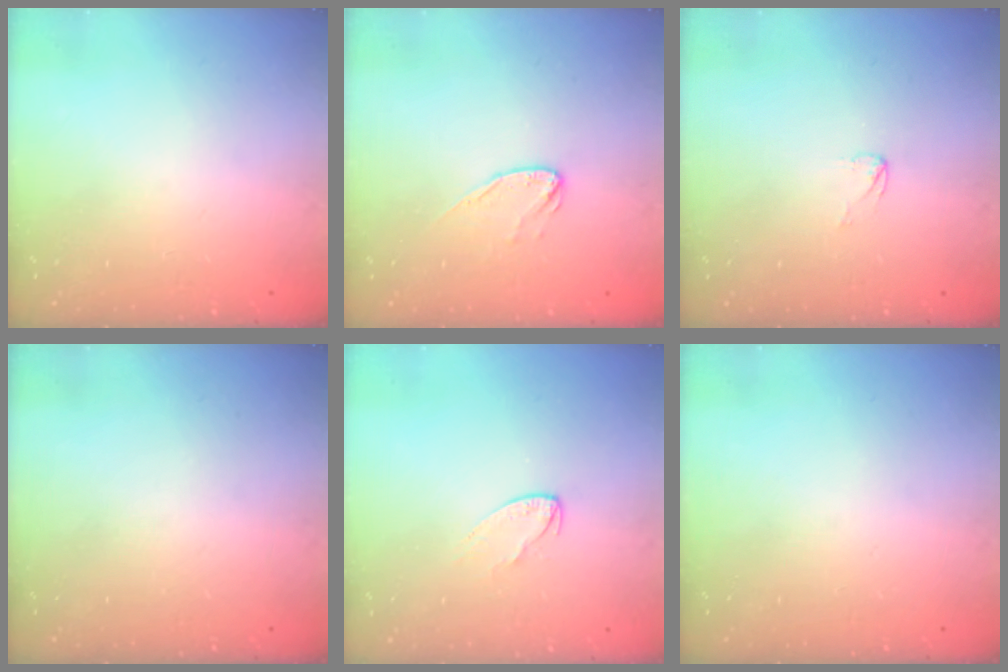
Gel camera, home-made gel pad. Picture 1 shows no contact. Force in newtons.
{"total": 6.1, "press": 6.1, "slide": 0.3}
{"total": 2.6, "press": 2.6, "slide": 0.2}
{"total": 0.0}
{"total": 4.1, "press": 4.1, "slide": 0.5}
{"total": 0.0}